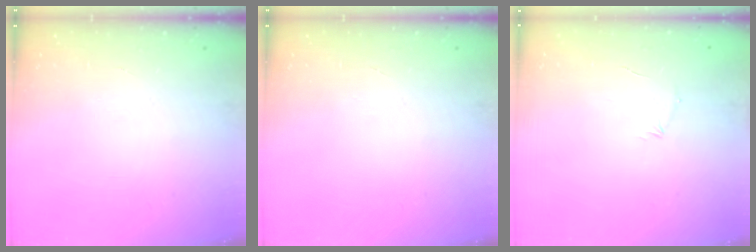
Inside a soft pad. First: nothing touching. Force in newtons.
{"total": 0.0}
{"total": 3.9, "press": 3.8, "slide": 1.0}